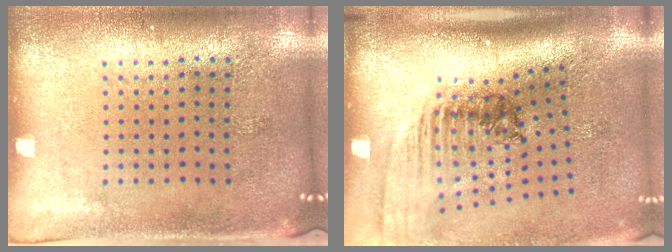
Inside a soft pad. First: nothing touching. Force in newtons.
{"total": 2.0, "press": 1.4, "slide": 1.4}